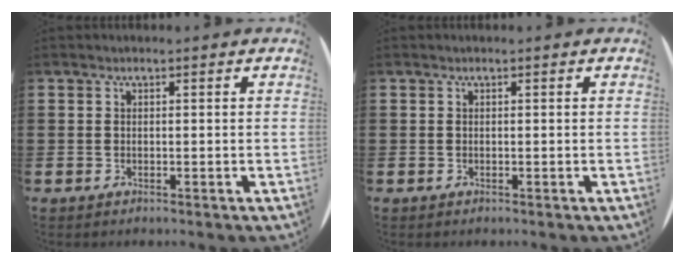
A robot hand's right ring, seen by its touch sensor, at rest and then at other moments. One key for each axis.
{"total": 0.0}